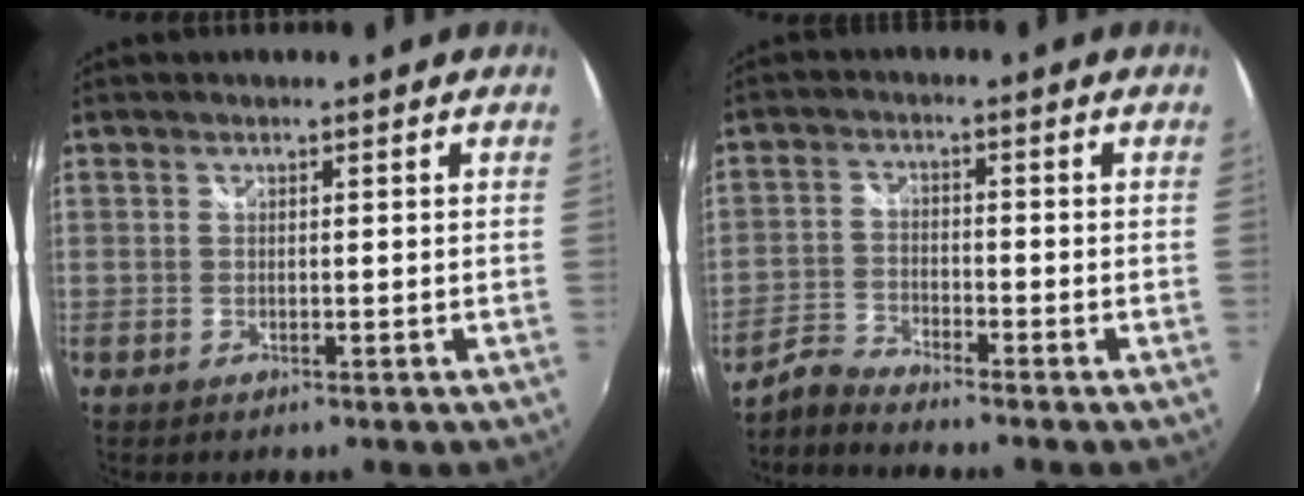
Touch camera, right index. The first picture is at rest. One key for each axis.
{"total": 3.7, "fx": -3.7, "fy": 0.5, "fz": 0.6, "tx": -0.017, "ty": 0.000, "tz": -0.082}